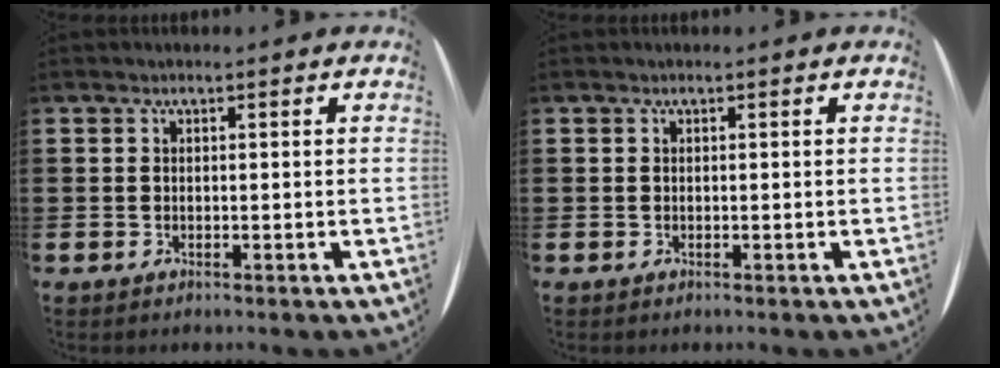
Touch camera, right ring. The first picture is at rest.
{"total": 0.0}